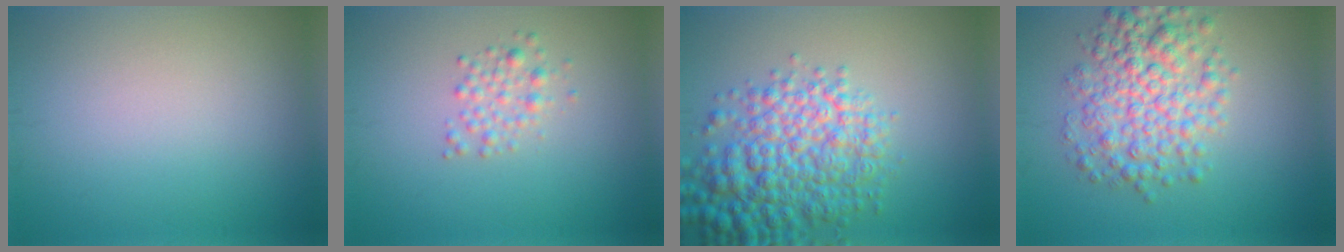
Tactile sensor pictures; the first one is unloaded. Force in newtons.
{"total": 1.7, "press": 1.7, "slide": 0.0}
{"total": 7.6, "press": 7.6, "slide": 0.2}
{"total": 6.2, "press": 6.2, "slide": 0.1}